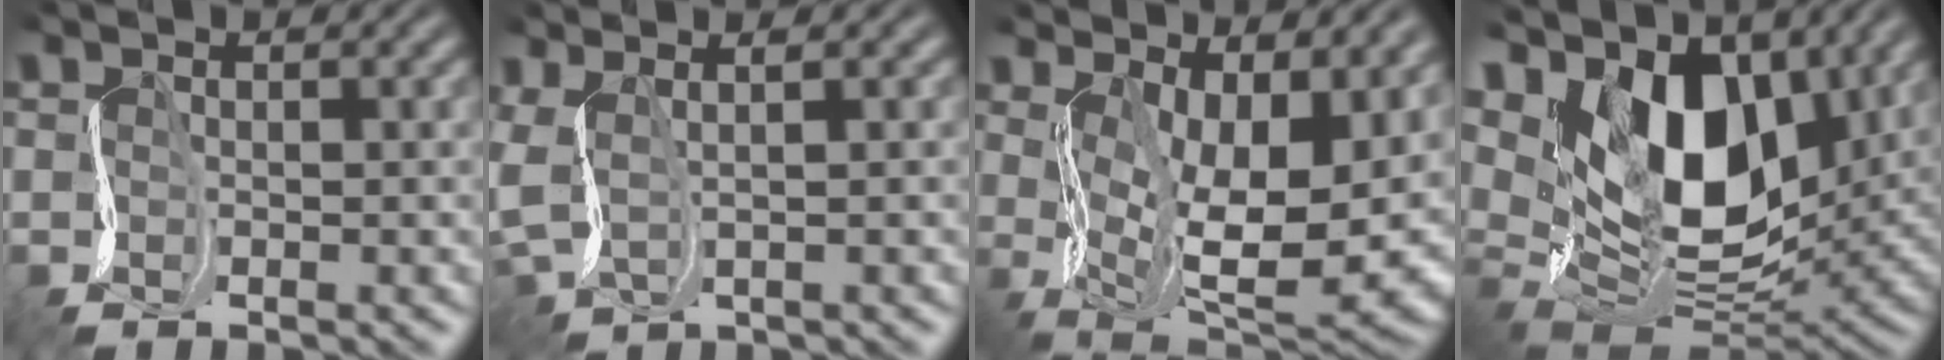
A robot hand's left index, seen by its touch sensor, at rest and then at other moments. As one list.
[{"total": 3.7, "force": [1.6, 2.1, 2.5], "torque": [-0.068, 0.016, 0.041]}, {"total": 15.3, "force": [2.1, 7.9, 13.0], "torque": [-0.179, -0.024, 0.070]}, {"total": 13.4, "force": [6.6, 7.5, 8.9], "torque": [-0.144, 0.013, 0.106]}]